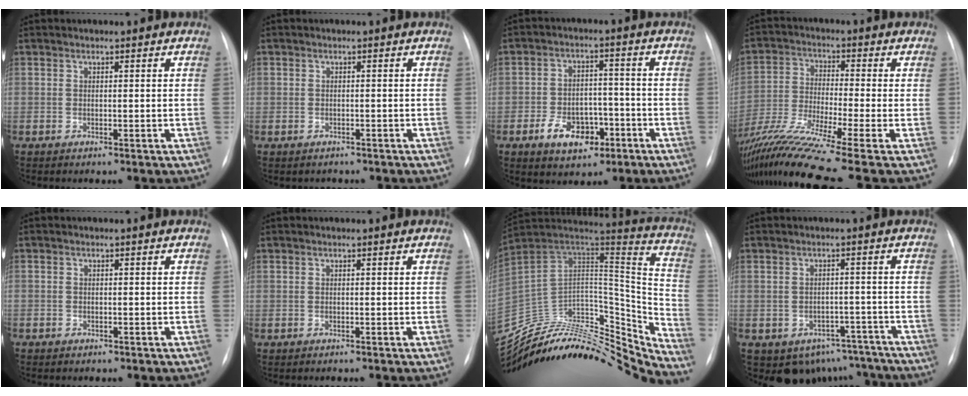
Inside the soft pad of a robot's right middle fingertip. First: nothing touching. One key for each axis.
{"total": 2.1, "fx": -1.3, "fy": 1.7, "fz": -0.1, "tx": -0.004, "ty": 0.005, "tz": -0.019}
{"total": 8.0, "fx": -3.9, "fy": 4.9, "fz": 5.0, "tx": -0.086, "ty": 0.012, "tz": -0.059}
{"total": 15.8, "fx": -12.1, "fy": -2.2, "fz": 10.0, "tx": -0.212, "ty": -0.029, "tz": -0.220}
{"total": 1.0, "fx": -0.7, "fy": 0.7, "fz": 0.1, "tx": -0.007, "ty": 0.003, "tz": -0.010}
{"total": 0.0}
{"total": 33.7, "fx": -30.7, "fy": 8.7, "fz": 10.8, "tx": -0.143, "ty": 0.010, "tz": -0.449}
{"total": 10.7, "fx": -8.1, "fy": 6.7, "fz": 1.8, "tx": -0.007, "ty": 0.028, "tz": -0.090}